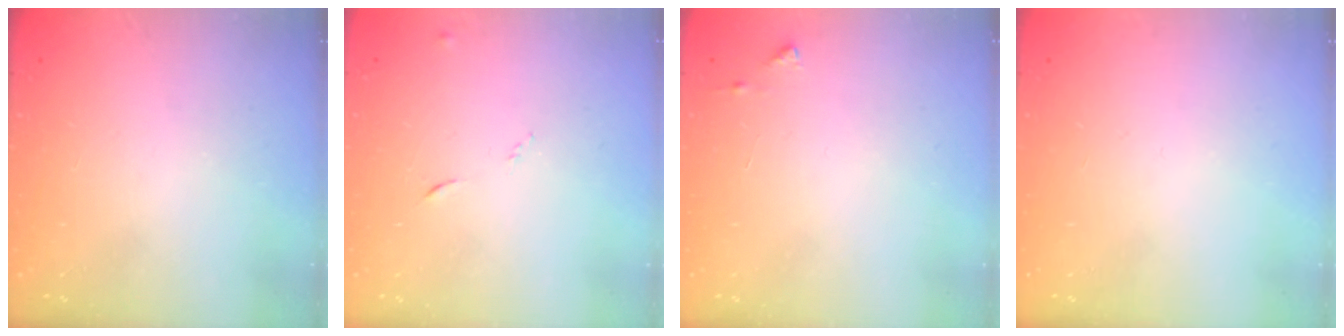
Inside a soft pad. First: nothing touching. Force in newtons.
{"total": 5.2, "press": 5.1, "slide": 0.6}
{"total": 4.1, "press": 4.1, "slide": 0.5}
{"total": 0.0}